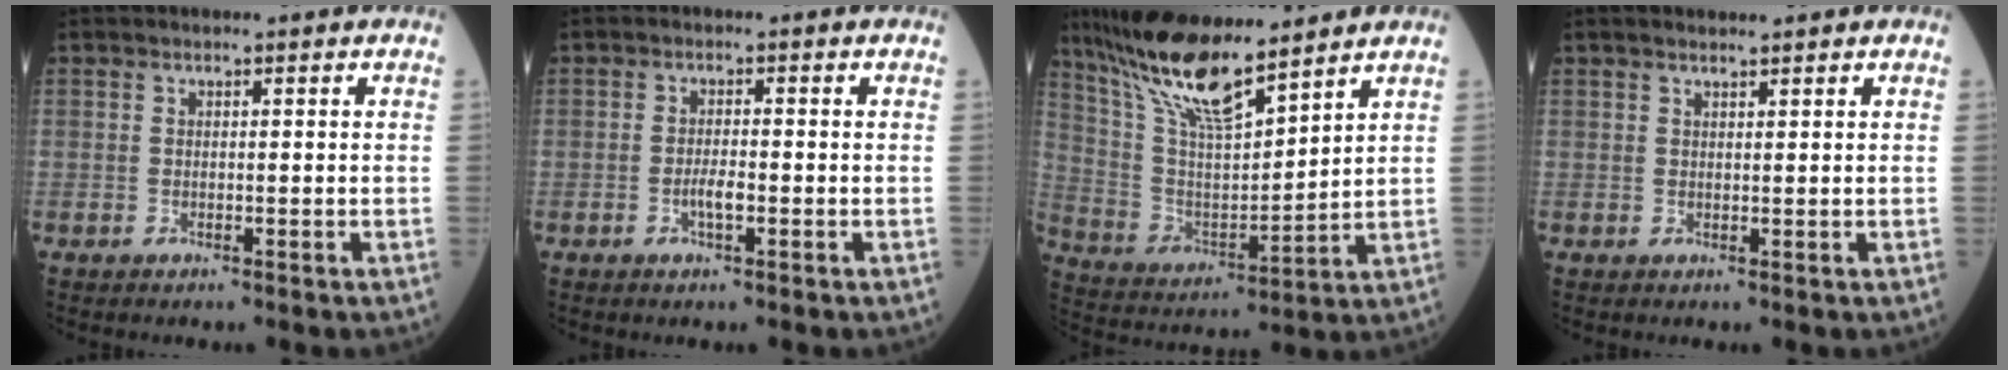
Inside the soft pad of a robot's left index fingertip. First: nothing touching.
{"total": 2.3, "force": [-0.9, 0.5, 2.1], "torque": [-0.041, 0.002, -0.016]}
{"total": 14.9, "force": [11.8, 2.4, 8.8], "torque": [-0.175, 0.005, 0.228]}
{"total": 1.6, "force": [1.4, 0.1, 0.7], "torque": [-0.015, 0.013, 0.025]}